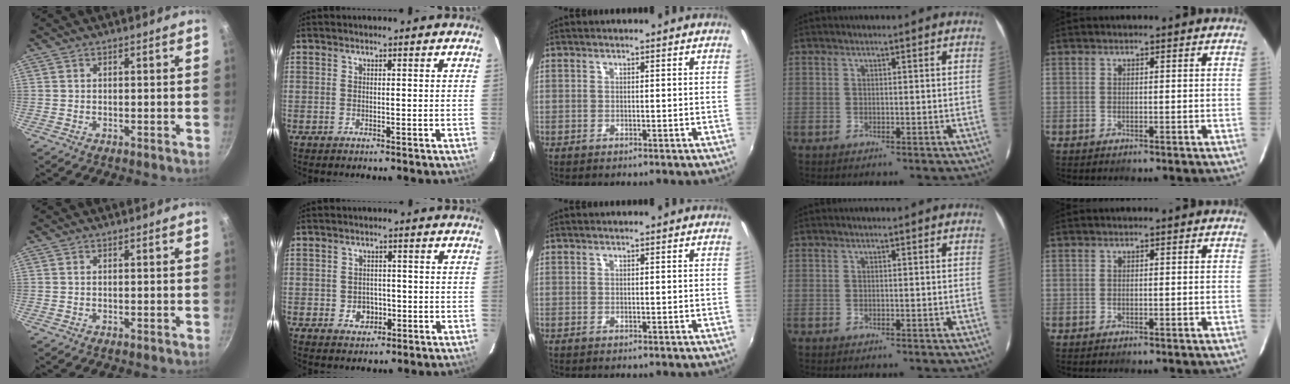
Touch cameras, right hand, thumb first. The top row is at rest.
{"index": {"total": 3.6, "force": [-0.9, 3.3, 1.3], "torque": [-0.029, 0.008, -0.002]}}